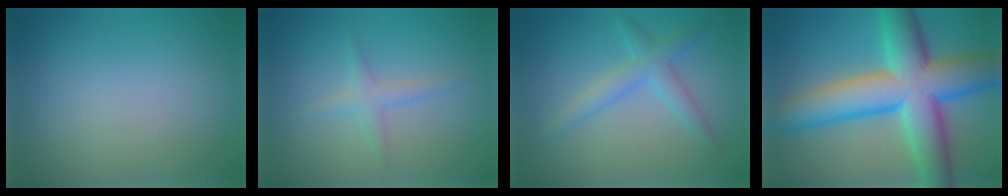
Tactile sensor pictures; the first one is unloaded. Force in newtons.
{"total": 1.6, "press": 1.6, "slide": 0.0}
{"total": 2.8, "press": 2.8, "slide": 0.1}
{"total": 13.0, "press": 13.0, "slide": 0.2}